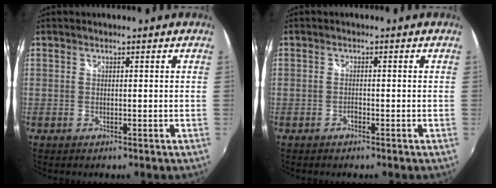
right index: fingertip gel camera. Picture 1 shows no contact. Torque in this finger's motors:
{"motor_torque": [0.26, 0.02, 0.07, 0.00]}